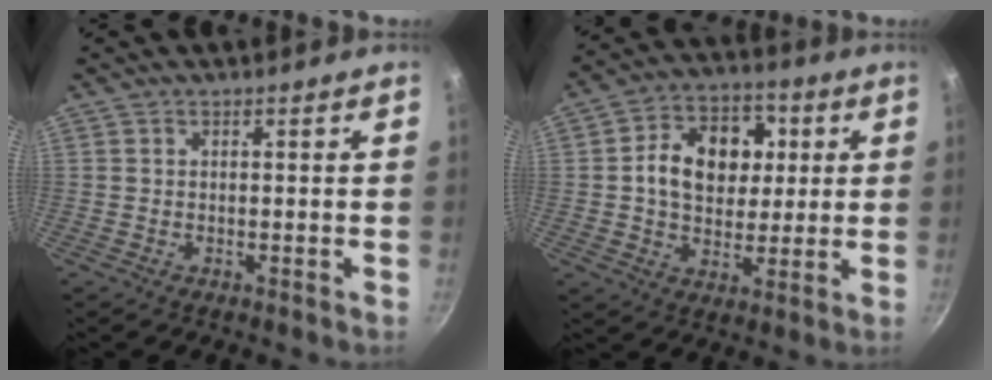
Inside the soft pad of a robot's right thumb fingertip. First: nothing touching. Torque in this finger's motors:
{"motor_torque": [-1.07, 1.46, 0.50, 0.59, 0.08]}